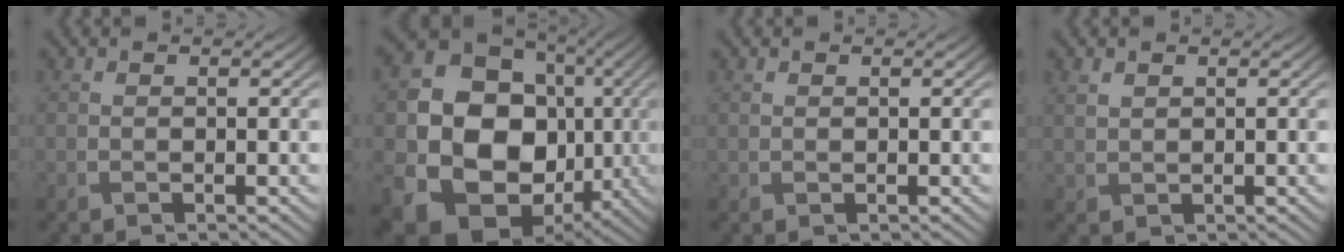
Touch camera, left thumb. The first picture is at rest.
{"total": 18.2, "force": [-1.9, 15.3, 9.8], "torque": [-0.184, -0.039, -0.028]}
{"total": 0.0}
{"total": 1.7, "force": [0.9, 1.2, 0.9], "torque": [-0.025, -0.001, 0.022]}